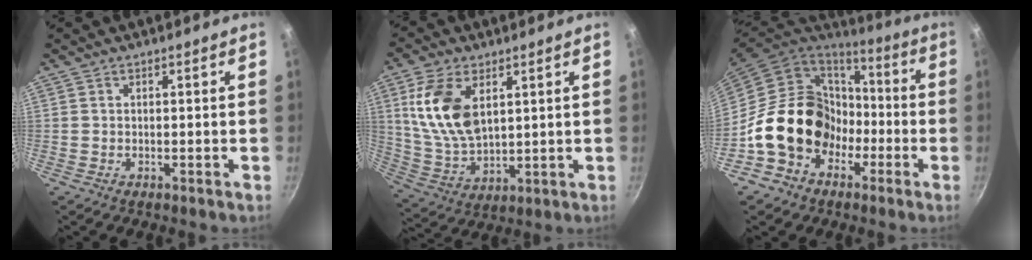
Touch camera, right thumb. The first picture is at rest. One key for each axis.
{"total": 14.1, "fx": 4.4, "fy": 8.1, "fz": 10.7, "tx": -0.197, "ty": -0.022, "tz": 0.098}
{"total": 19.8, "fx": -5.2, "fy": 15.8, "fz": 10.7, "tx": -0.151, "ty": 0.067, "tz": -0.080}